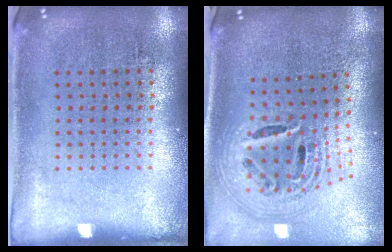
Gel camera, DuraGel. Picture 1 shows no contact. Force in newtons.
{"total": 2.5, "press": 1.7, "slide": 1.9}